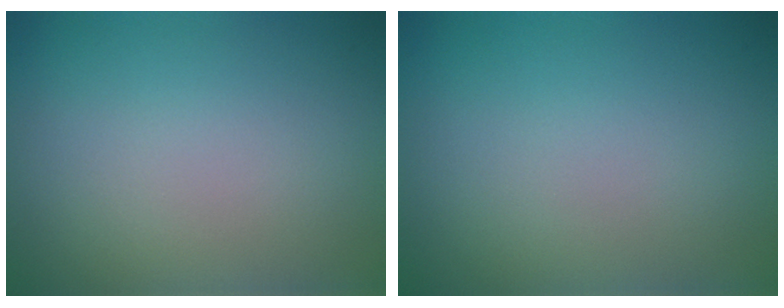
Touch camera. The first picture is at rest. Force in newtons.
{"total": 0.0}